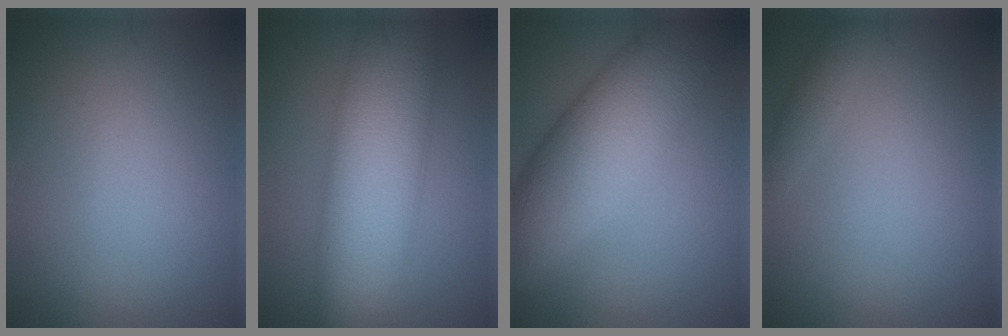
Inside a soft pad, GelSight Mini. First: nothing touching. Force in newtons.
{"total": 11.6, "press": 11.6, "slide": 0.1}
{"total": 10.6, "press": 10.6, "slide": 0.1}
{"total": 1.3, "press": 1.3, "slide": 0.1}